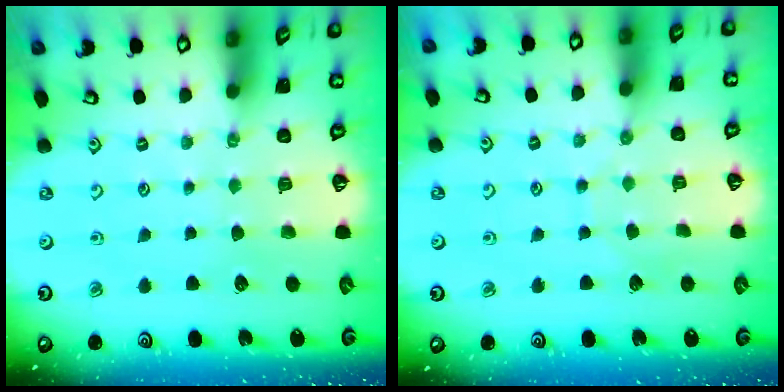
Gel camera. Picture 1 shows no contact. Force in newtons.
{"total": 3.5, "press": 3.5, "slide": 0.2}